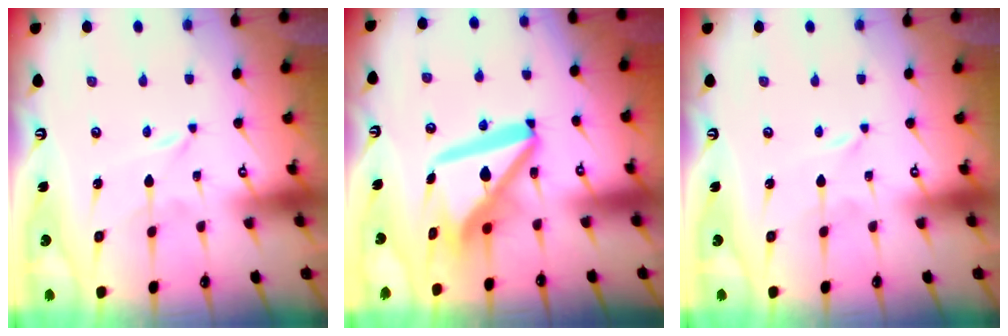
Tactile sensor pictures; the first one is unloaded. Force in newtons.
{"total": 15.7, "press": 15.6, "slide": 2.0}
{"total": 0.0}